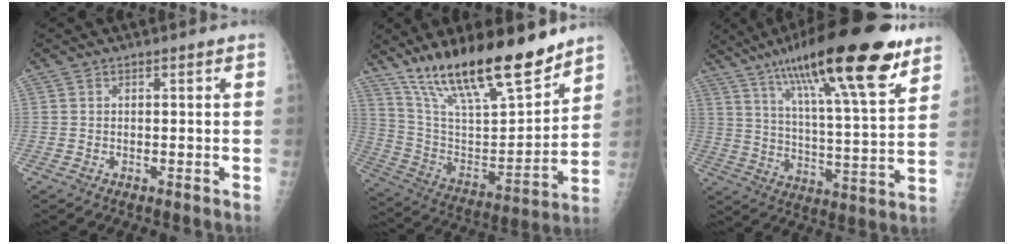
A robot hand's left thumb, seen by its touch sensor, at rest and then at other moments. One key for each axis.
{"total": 24.1, "fx": 17.7, "fy": 6.4, "fz": 15.0, "tx": -0.228, "ty": -0.077, "tz": 0.313}
{"total": 25.9, "fx": 16.2, "fy": 5.1, "fz": 19.5, "tx": -0.303, "ty": -0.045, "tz": 0.260}